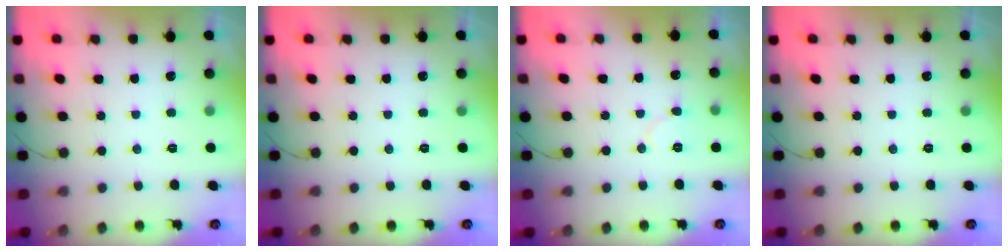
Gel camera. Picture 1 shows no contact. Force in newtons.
{"total": 0.0}
{"total": 5.5, "press": 5.5, "slide": 0.5}
{"total": 0.0}